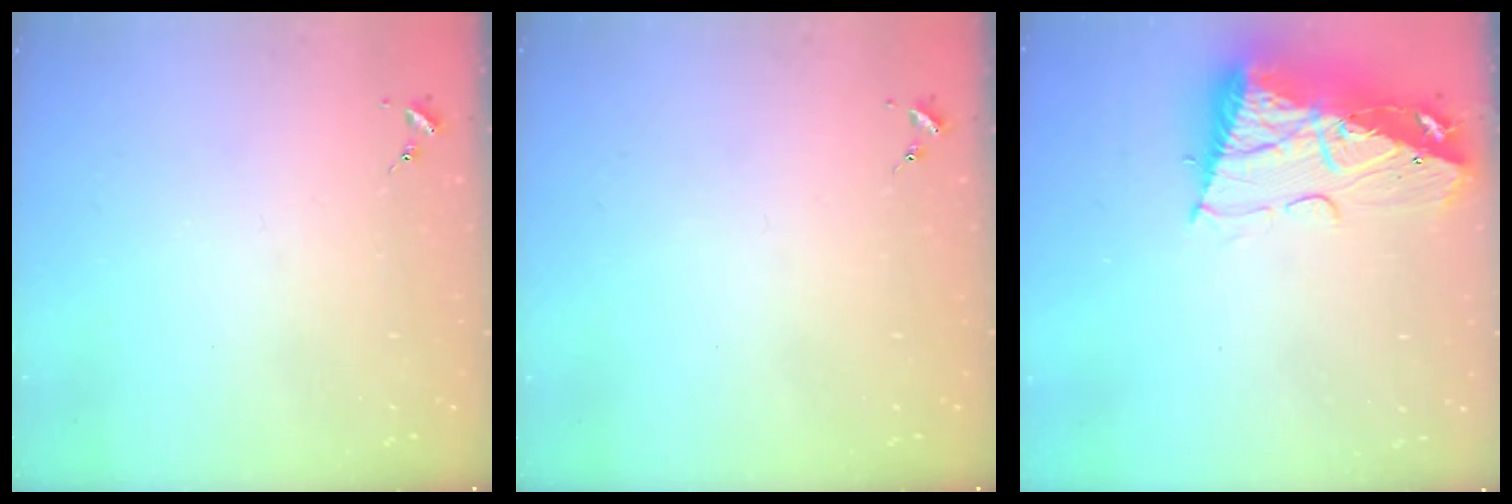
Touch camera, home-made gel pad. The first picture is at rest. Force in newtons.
{"total": 0.0}
{"total": 16.3, "press": 16.1, "slide": 2.0}